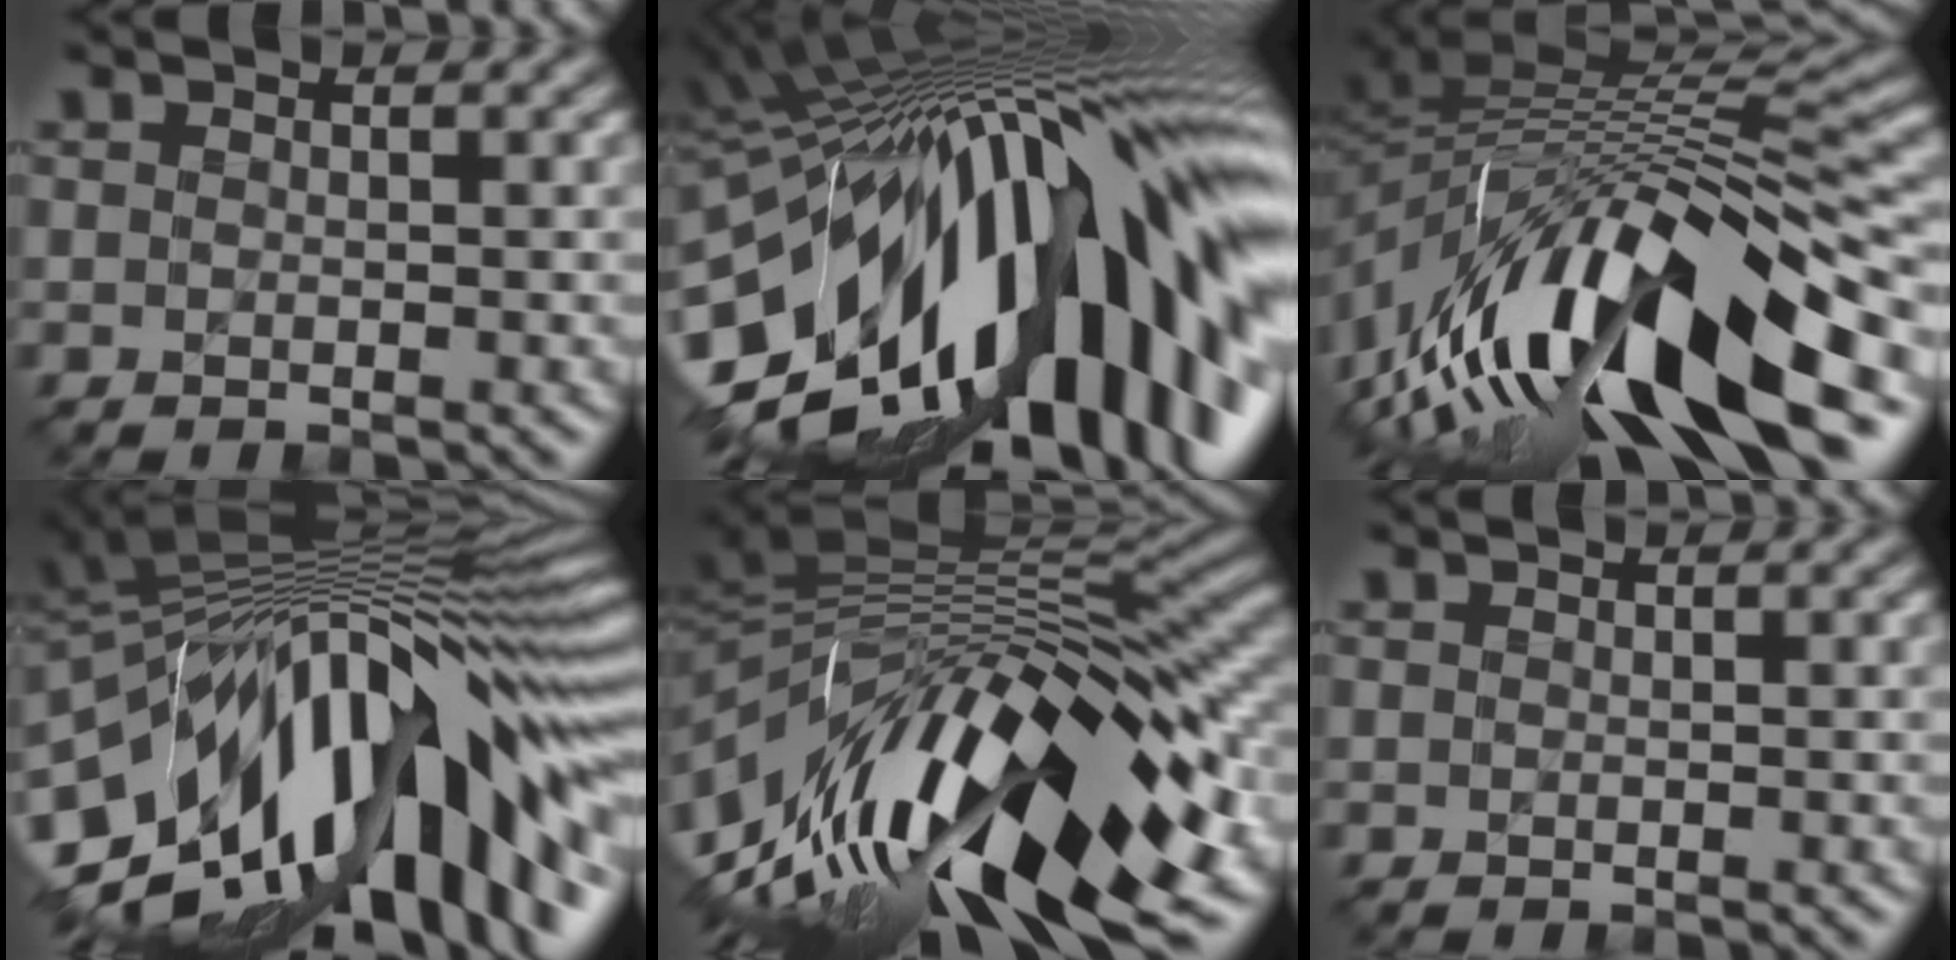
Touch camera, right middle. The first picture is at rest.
{"total": 20.6, "force": [-3.2, 9.6, 17.9], "torque": [-0.287, 0.003, -0.077]}
{"total": 16.1, "force": [-6.7, 6.2, 13.3], "torque": [-0.240, 0.021, -0.125]}
{"total": 17.2, "force": [-3.2, 7.8, 15.0], "torque": [-0.227, 0.022, -0.068]}
{"total": 17.6, "force": [-3.2, 7.3, 15.6], "torque": [-0.275, 0.004, -0.058]}
{"total": 0.0}